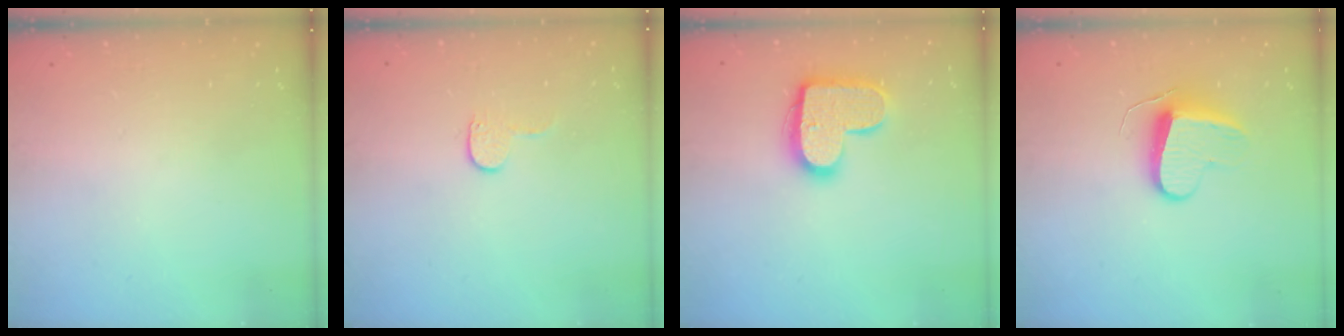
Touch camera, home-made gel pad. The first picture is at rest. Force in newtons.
{"total": 3.9, "press": 3.9, "slide": 0.4}
{"total": 15.5, "press": 15.5, "slide": 0.8}
{"total": 9.1, "press": 9.0, "slide": 0.6}